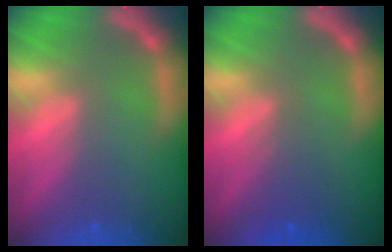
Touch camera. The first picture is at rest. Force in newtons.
{"total": 2.0}